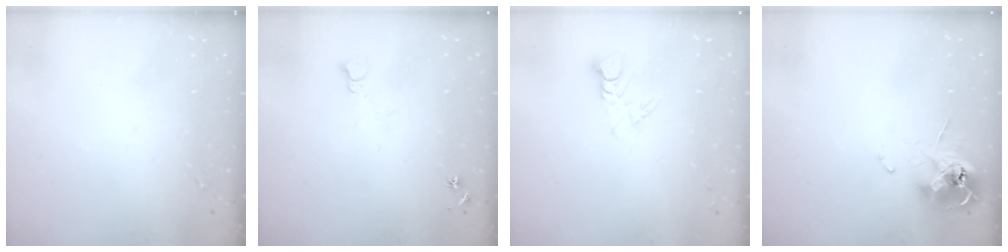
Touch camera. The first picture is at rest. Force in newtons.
{"total": 5.4, "press": 5.3, "slide": 0.7}
{"total": 4.5, "press": 4.5, "slide": 0.5}
{"total": 12.0, "press": 11.9, "slide": 1.2}